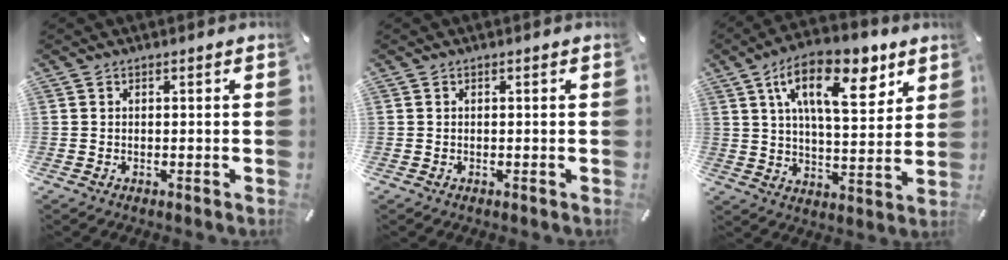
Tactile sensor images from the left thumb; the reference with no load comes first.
{"total": 0.0}
{"total": 18.1, "force": [9.3, 8.4, 13.1], "torque": [-0.198, -0.031, 0.151]}